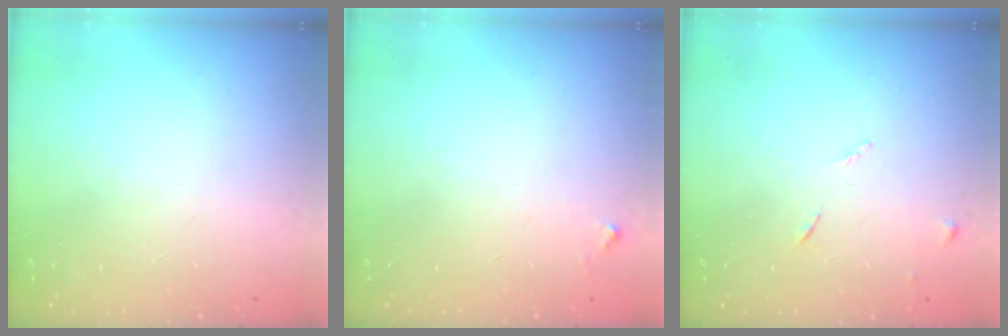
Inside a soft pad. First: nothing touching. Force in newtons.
{"total": 3.1, "press": 3.1, "slide": 0.1}
{"total": 6.3, "press": 6.3, "slide": 0.6}